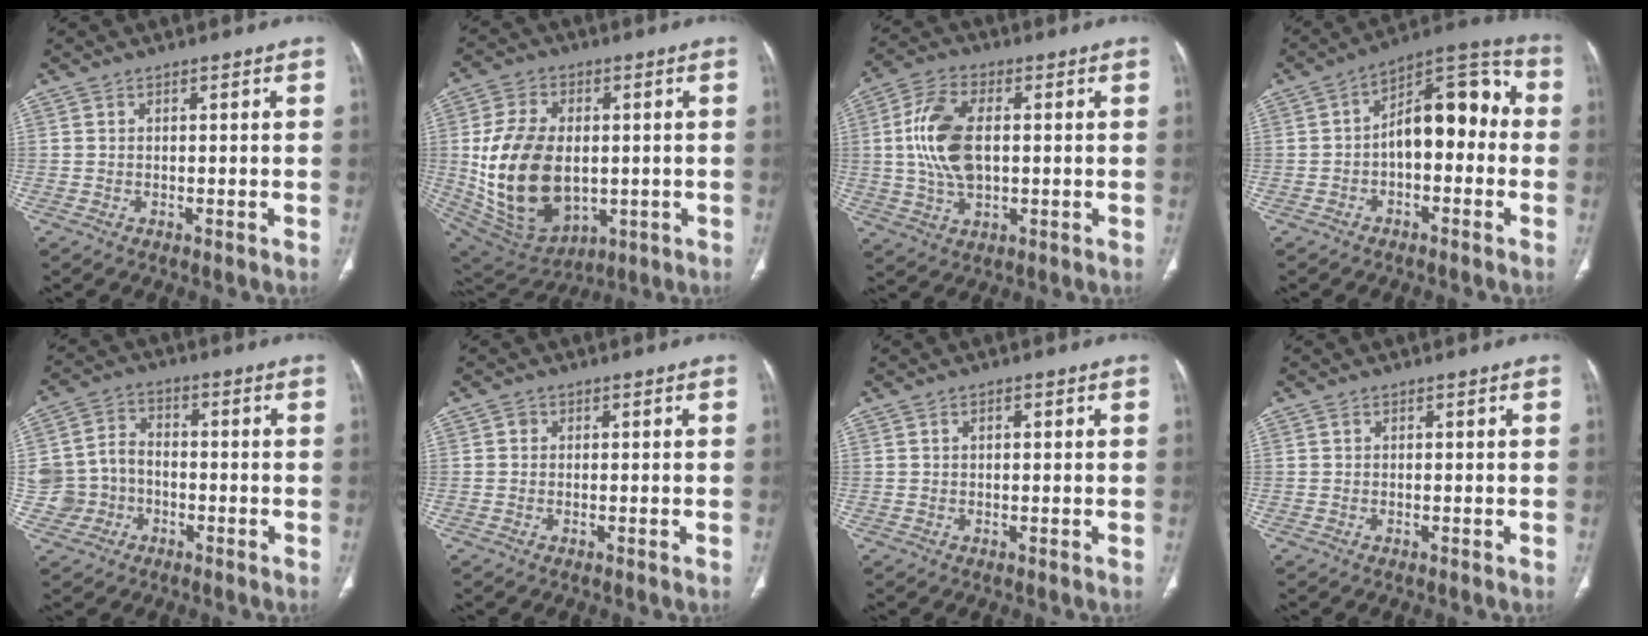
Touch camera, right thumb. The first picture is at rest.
{"total": 20.7, "force": [-0.7, 13.7, 15.5], "torque": [-0.279, -0.010, 0.014]}
{"total": 12.4, "force": [1.0, 7.0, 10.2], "torque": [-0.207, 0.008, 0.021]}
{"total": 13.7, "force": [-0.8, 7.5, 11.4], "torque": [-0.131, 0.050, -0.028]}
{"total": 8.1, "force": [-2.2, 7.4, 2.2], "torque": [-0.021, 0.030, -0.039]}
{"total": 0.8, "force": [0.1, 0.8, 0.3], "torque": [0.000, 0.003, 0.000]}
{"total": 1.2, "force": [0.4, 0.7, 0.9], "torque": [-0.014, 0.005, 0.006]}
{"total": 0.0}